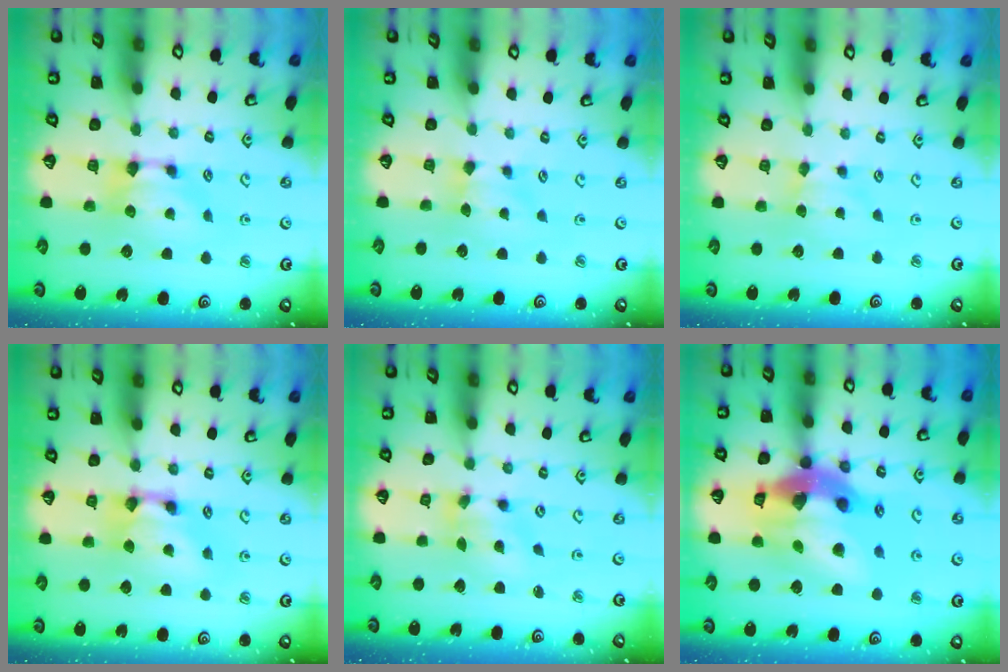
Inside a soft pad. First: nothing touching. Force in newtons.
{"total": 1.8, "press": 1.6, "slide": 0.7}
{"total": 1.8, "press": 1.8, "slide": 0.4}
{"total": 2.7, "press": 2.7, "slide": 0.2}
{"total": 2.0, "press": 1.5, "slide": 1.3}
{"total": 17.1, "press": 16.7, "slide": 3.5}